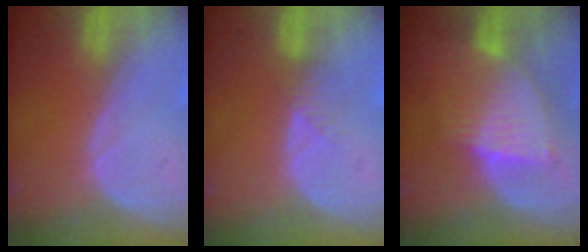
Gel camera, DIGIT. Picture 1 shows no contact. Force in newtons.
{"total": 2.3, "press": 2.1, "slide": 1.0}
{"total": 6.3, "press": 6.3, "slide": 0.6}